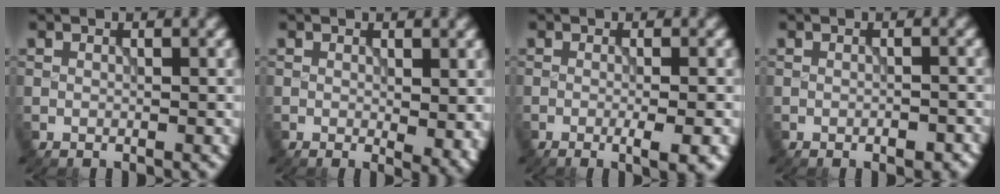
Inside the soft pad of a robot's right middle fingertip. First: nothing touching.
{"total": 2.5, "force": [0.2, 1.0, 2.3], "torque": [-0.027, -0.010, 0.006]}
{"total": 3.3, "force": [-1.0, 0.7, 3.0], "torque": [-0.039, -0.001, -0.017]}
{"total": 1.5, "force": [-0.8, 0.6, 1.1], "torque": [-0.018, -0.001, -0.012]}